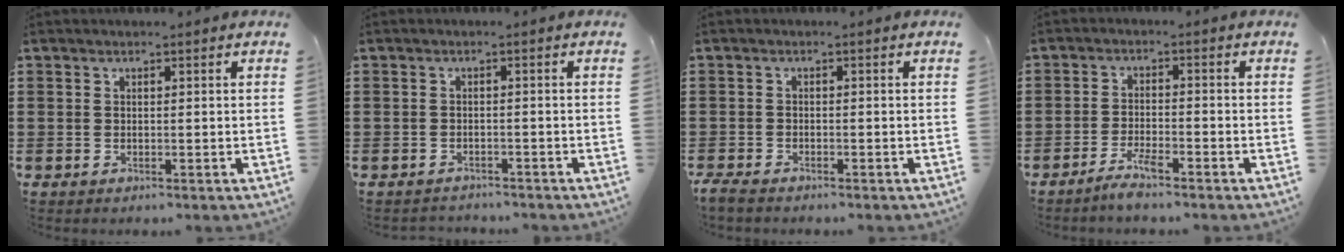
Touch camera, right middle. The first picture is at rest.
{"total": 1.4, "force": [-1.3, 0.1, -0.1], "torque": [-0.004, 0.000, -0.030]}
{"total": 1.7, "force": [-1.6, 0.3, 0.7], "torque": [-0.029, -0.005, -0.035]}
{"total": 3.1, "force": [-2.5, 0.1, 1.8], "torque": [-0.041, 0.000, -0.047]}